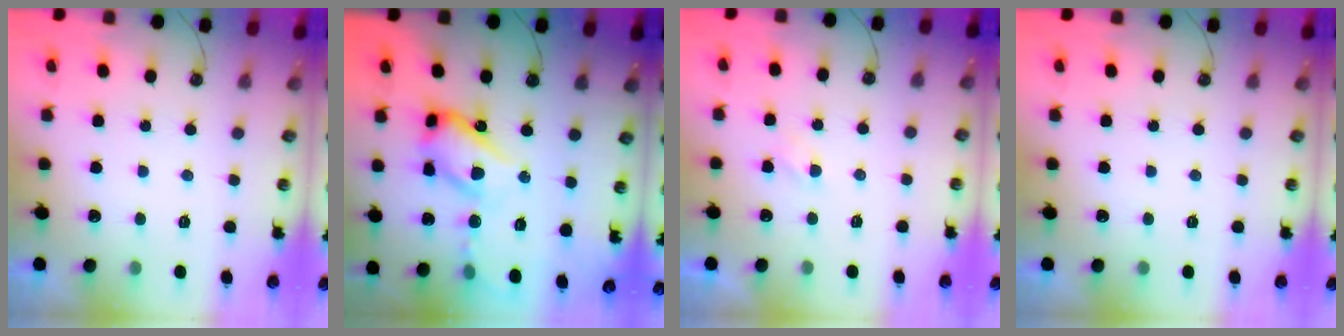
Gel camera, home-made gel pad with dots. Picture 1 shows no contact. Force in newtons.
{"total": 17.3, "press": 17.2, "slide": 2.3}
{"total": 1.4, "press": 1.4, "slide": 0.3}
{"total": 0.0}